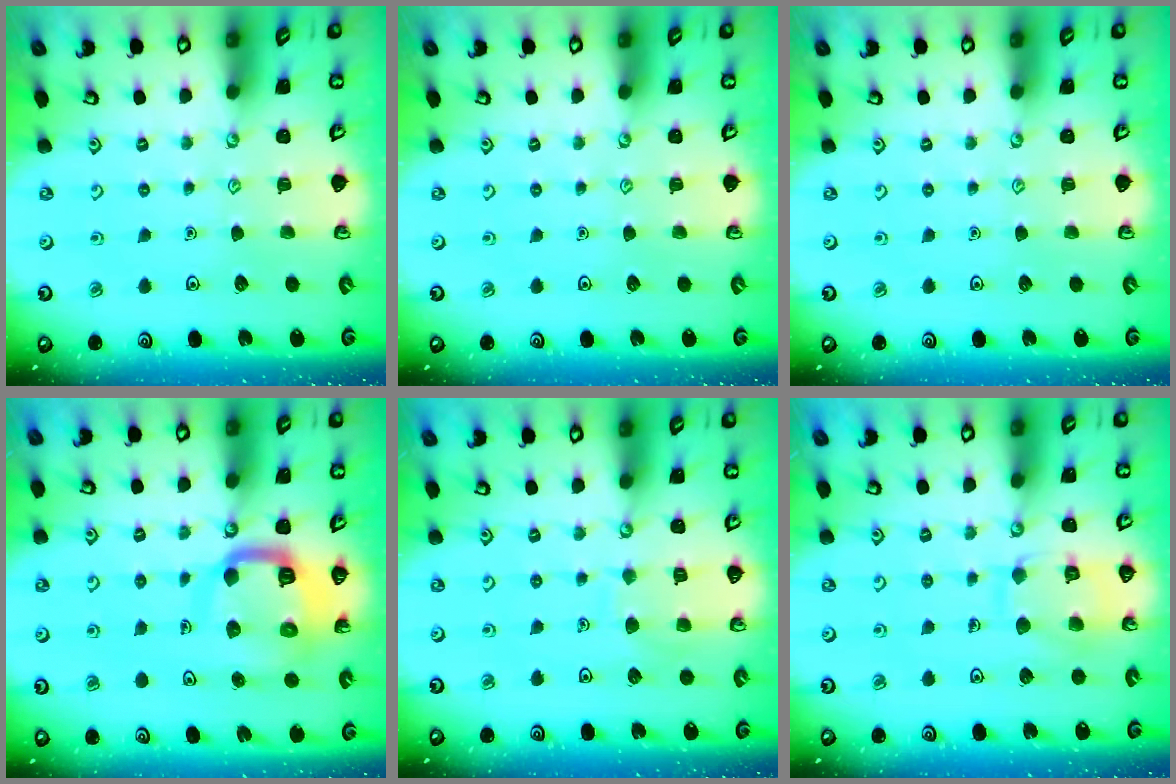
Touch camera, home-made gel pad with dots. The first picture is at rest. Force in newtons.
{"total": 0.0}
{"total": 0.0}
{"total": 12.1, "press": 12.0, "slide": 1.2}
{"total": 6.7, "press": 6.7, "slide": 0.7}
{"total": 11.0, "press": 11.0, "slide": 0.9}